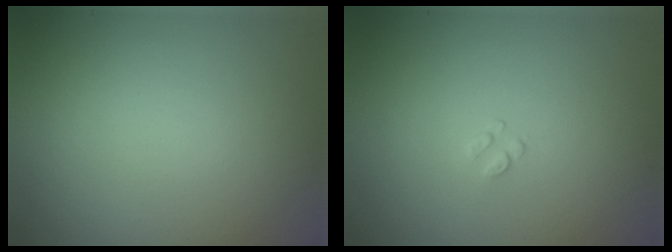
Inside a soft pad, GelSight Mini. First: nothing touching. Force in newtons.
{"total": 0.6, "press": 0.4, "slide": 0.5}